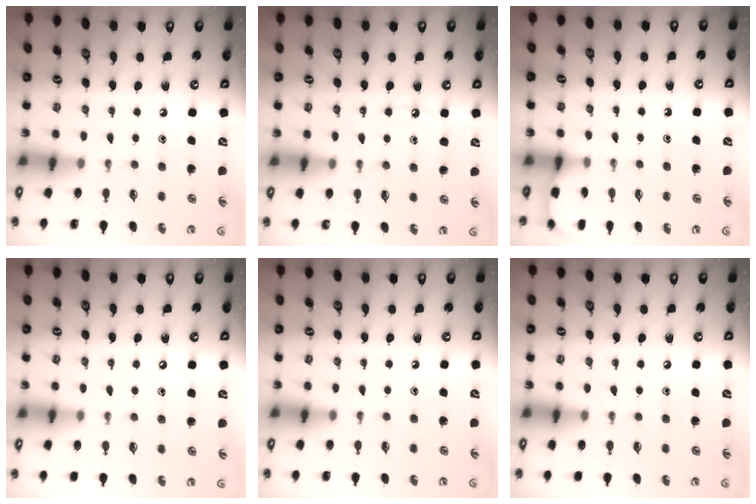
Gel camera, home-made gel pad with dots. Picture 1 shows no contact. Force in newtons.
{"total": 5.8, "press": 5.8, "slide": 0.6}
{"total": 2.5, "press": 2.5, "slide": 0.3}
{"total": 3.8, "press": 3.8, "slide": 0.5}
{"total": 0.0}
{"total": 3.2, "press": 3.2, "slide": 0.5}